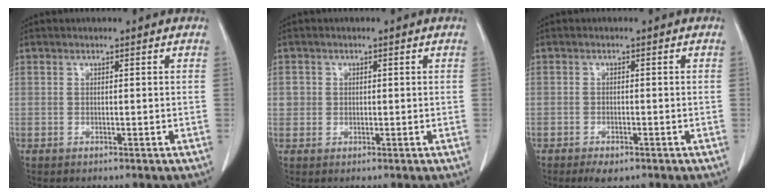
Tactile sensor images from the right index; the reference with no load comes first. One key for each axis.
{"total": 1.8, "fx": 0.3, "fy": 1.8, "fz": 0.3, "tx": 0.006, "ty": 0.004, "tz": 0.002}
{"total": 2.5, "fx": -1.6, "fy": 1.1, "fz": 1.6, "tx": -0.029, "ty": -0.004, "tz": -0.018}